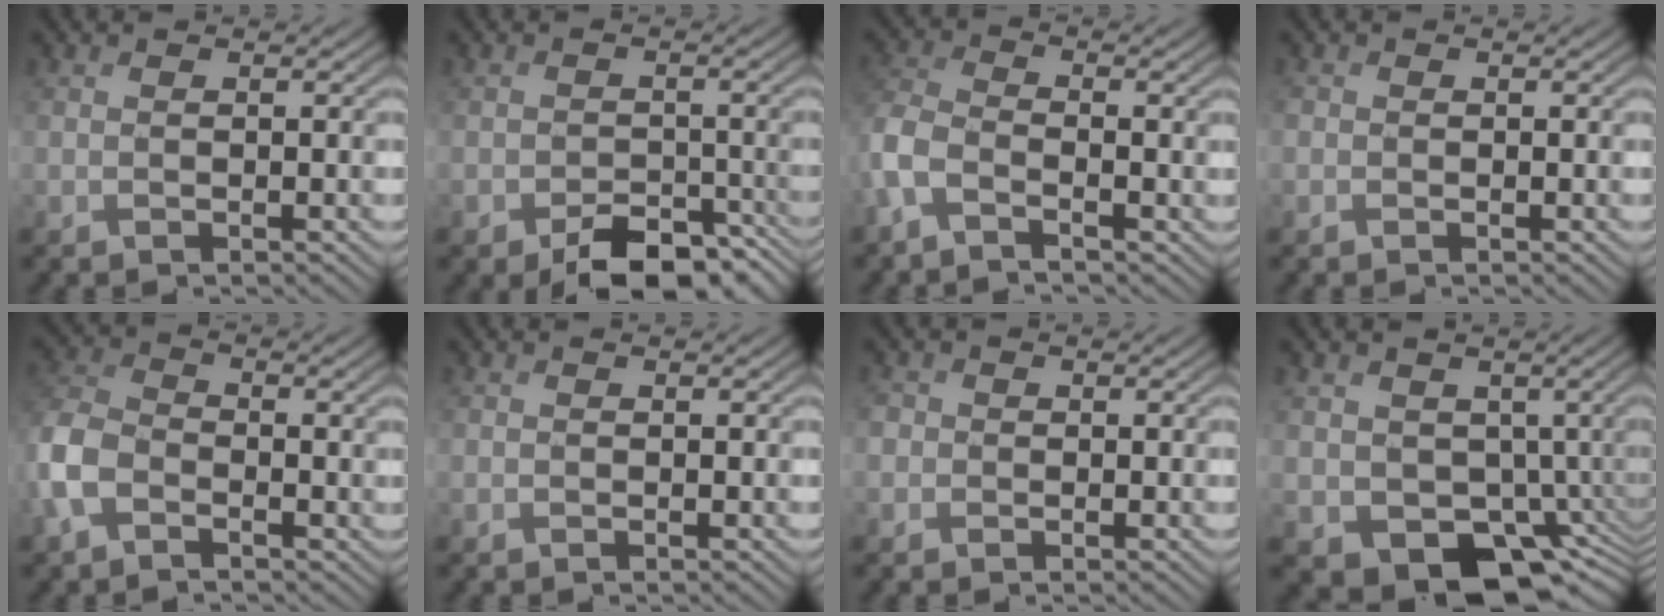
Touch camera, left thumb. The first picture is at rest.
{"total": 7.1, "force": [-4.7, 3.6, 3.9], "torque": [-0.052, -0.016, -0.067]}
{"total": 5.0, "force": [-2.9, 2.8, 3.1], "torque": [-0.086, -0.007, -0.075]}
{"total": 0.8, "force": [-0.3, 0.7, 0.1], "torque": [-0.002, -0.004, -0.010]}
{"total": 7.3, "force": [-3.0, 5.0, 4.4], "torque": [-0.129, -0.006, -0.077]}
{"total": 0.0}
{"total": 1.7, "force": [-0.2, 1.6, 0.4], "torque": [-0.009, -0.001, -0.010]}
{"total": 9.1, "force": [-2.5, 7.1, 5.1], "torque": [-0.090, -0.035, -0.038]}